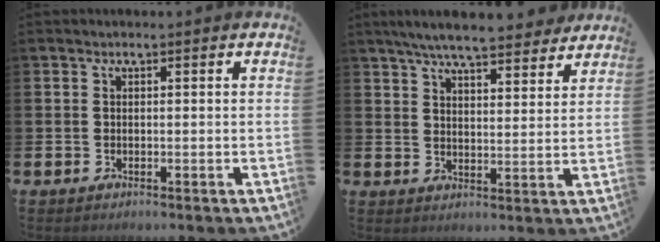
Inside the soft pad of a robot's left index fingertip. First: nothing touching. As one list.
[{"total": 7.1, "force": [6.7, 0.9, 2.2], "torque": [-0.055, -0.036, 0.117]}]